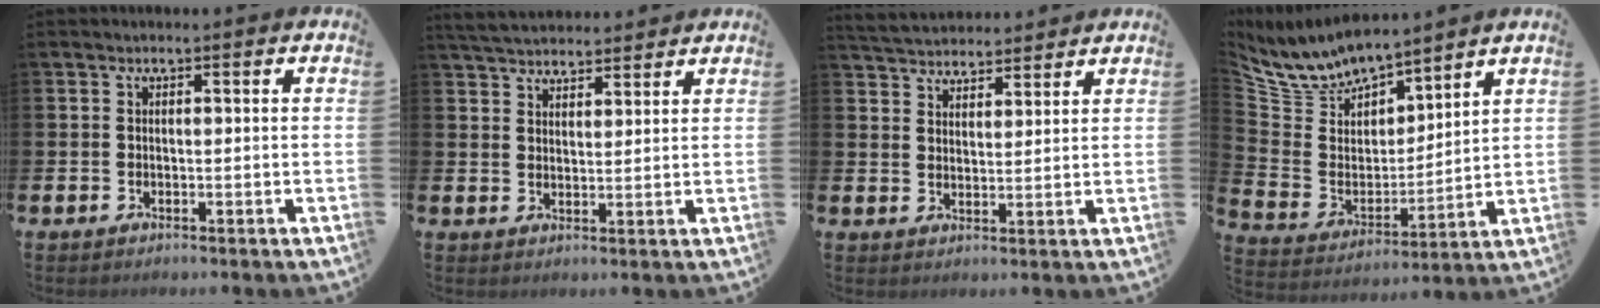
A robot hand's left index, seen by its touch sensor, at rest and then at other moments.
{"total": 4.5, "force": [4.4, 0.9, 0.3], "torque": [-0.021, -0.018, 0.081]}
{"total": 4.5, "force": [4.4, 0.9, -0.3], "torque": [-0.011, -0.023, 0.080]}
{"total": 8.6, "force": [8.3, 2.0, 1.1], "torque": [-0.071, -0.061, 0.150]}